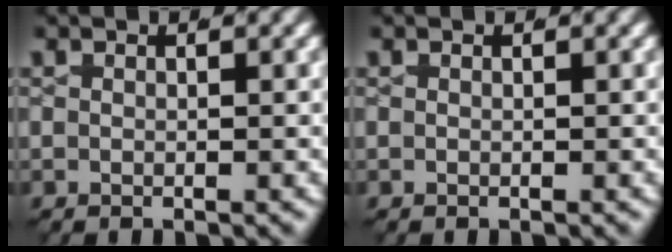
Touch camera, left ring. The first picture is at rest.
{"total": 0.0}